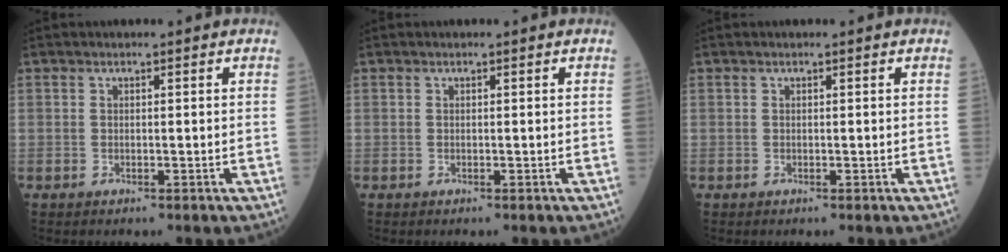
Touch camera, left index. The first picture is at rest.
{"total": 0.0}
{"total": 0.0}